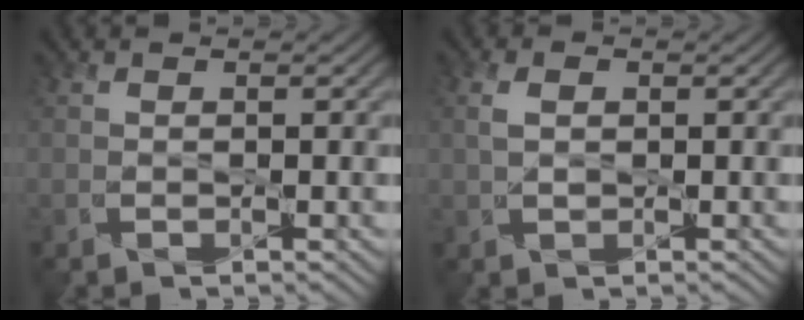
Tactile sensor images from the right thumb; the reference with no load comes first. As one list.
[{"total": 1.4, "force": [0.7, 1.0, 0.7], "torque": [-0.015, 0.003, 0.013]}]